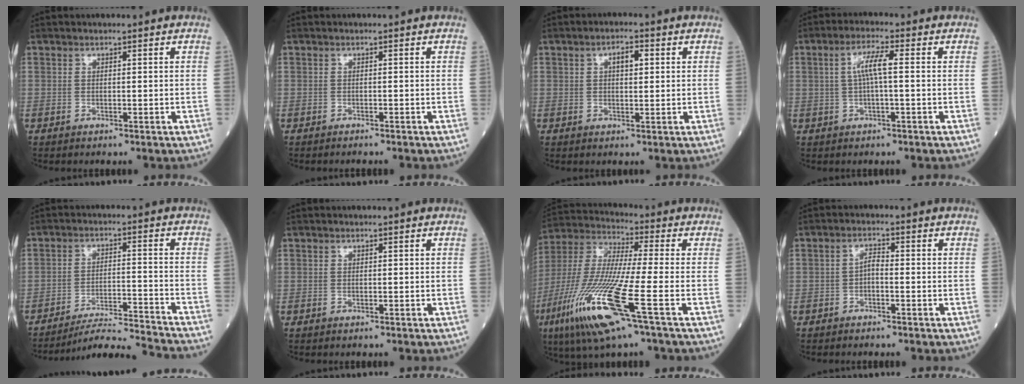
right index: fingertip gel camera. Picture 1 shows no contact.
{"total": 1.0, "force": [-1.0, 0.0, 0.4], "torque": [-0.009, -0.003, -0.011]}
{"total": 3.1, "force": [0.9, 1.2, 2.7], "torque": [-0.048, 0.005, 0.014]}
{"total": 4.4, "force": [0.4, 0.3, 4.4], "torque": [-0.088, 0.011, 0.009]}
{"total": 12.7, "force": [-12.2, -2.5, 2.3], "torque": [-0.026, -0.013, -0.193]}
{"total": 0.0}
{"total": 18.4, "force": [-7.9, 0.6, 16.6], "torque": [-0.385, -0.044, -0.157]}
{"total": 1.8, "force": [-0.7, 0.6, 1.6], "torque": [-0.026, 0.004, -0.015]}